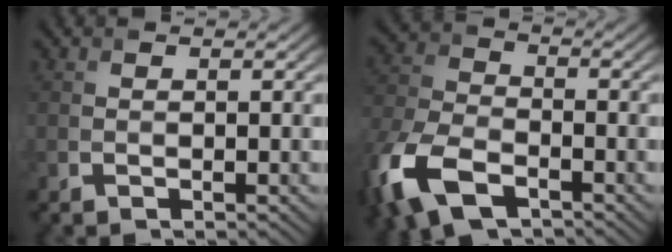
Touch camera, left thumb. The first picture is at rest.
{"total": 12.5, "force": [-6.8, 6.5, 8.3], "torque": [-0.219, -0.030, -0.139]}